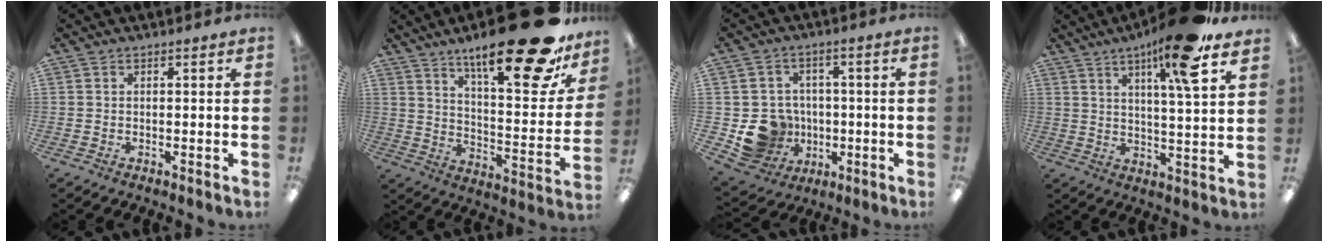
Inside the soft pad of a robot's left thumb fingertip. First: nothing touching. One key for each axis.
{"total": 25.7, "fx": 17.7, "fy": 6.8, "fz": 17.3, "tx": -0.255, "ty": -0.116, "tz": 0.280}
{"total": 10.6, "fx": -2.1, "fy": 10.0, "fz": 2.8, "tx": -0.073, "ty": 0.017, "tz": -0.021}
{"total": 14.4, "fx": 9.4, "fy": 1.7, "fz": 10.8, "tx": -0.174, "ty": -0.040, "tz": 0.142}